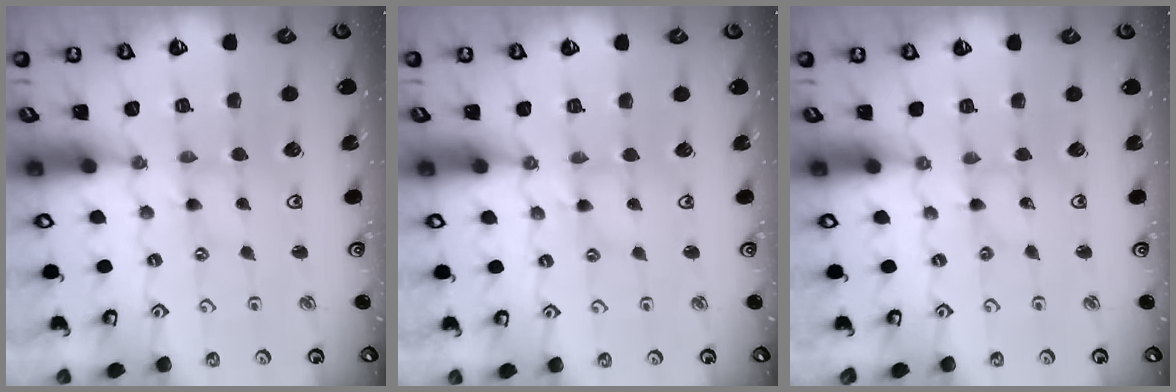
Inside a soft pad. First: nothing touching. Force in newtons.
{"total": 3.6, "press": 3.5, "slide": 0.4}
{"total": 0.0}